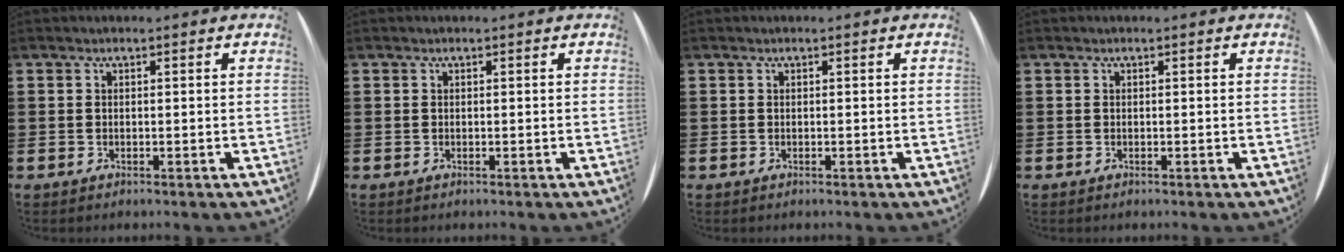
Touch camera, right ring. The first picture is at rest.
{"total": 0.0}
{"total": 0.0}
{"total": 0.0}